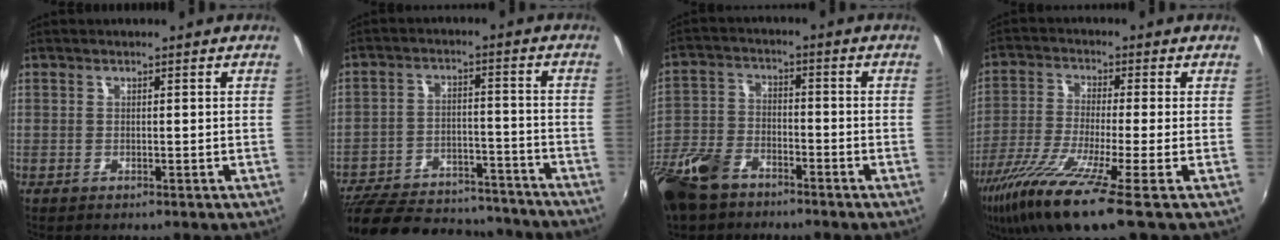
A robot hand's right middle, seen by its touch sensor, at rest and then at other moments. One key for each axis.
{"total": 24.1, "fx": -20.2, "fy": 9.5, "fz": 9.0, "tx": -0.196, "ty": 0.017, "tz": -0.263}
{"total": 14.0, "fx": -9.8, "fy": 7.2, "fz": 6.9, "tx": -0.178, "ty": -0.010, "tz": -0.198}
{"total": 13.8, "fx": -8.3, "fy": 0.5, "fz": 11.1, "tx": -0.239, "ty": -0.047, "tz": -0.156}